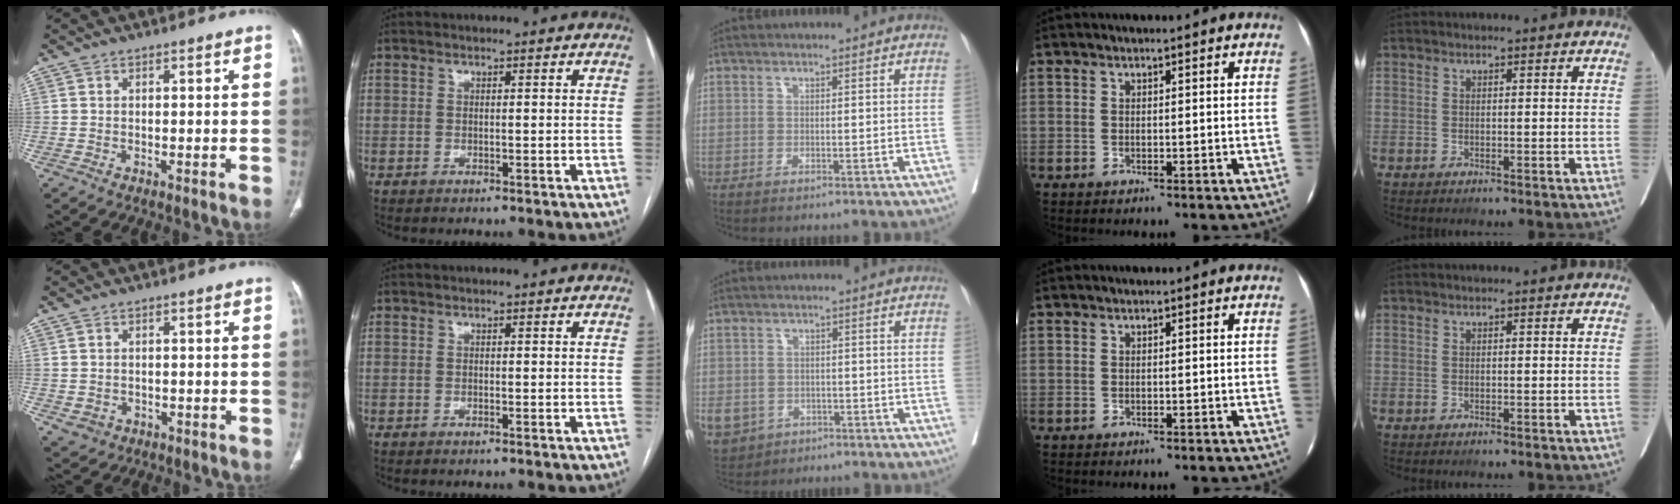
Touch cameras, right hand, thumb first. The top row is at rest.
{"thumb": {"total": 3.1, "force": [-0.8, 2.8, 1.1], "torque": [-0.019, 0.004, 0.001]}, "middle": {"total": 12.8, "force": [-5.2, 10.7, 4.8], "torque": [-0.147, -0.001, -0.068]}}